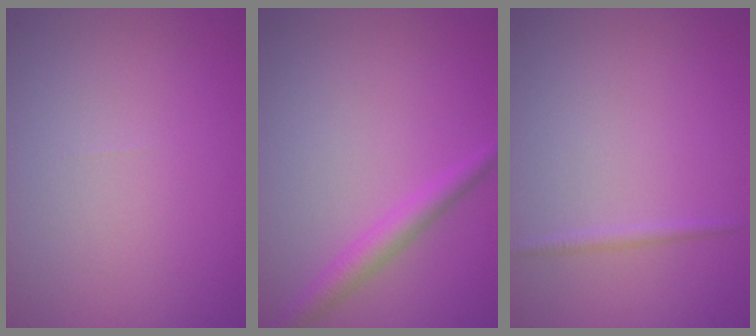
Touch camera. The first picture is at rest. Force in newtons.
{"total": 2.3, "press": 2.3, "slide": 0.2}
{"total": 0.8, "press": 0.8, "slide": 0.0}